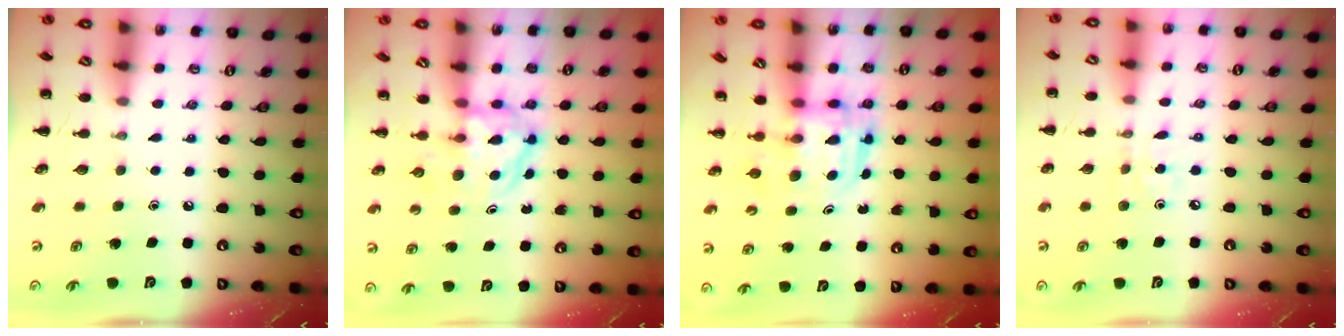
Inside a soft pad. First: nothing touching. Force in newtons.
{"total": 4.0, "press": 3.9, "slide": 0.5}
{"total": 3.0, "press": 3.0, "slide": 0.3}
{"total": 2.6, "press": 2.5, "slide": 0.8}